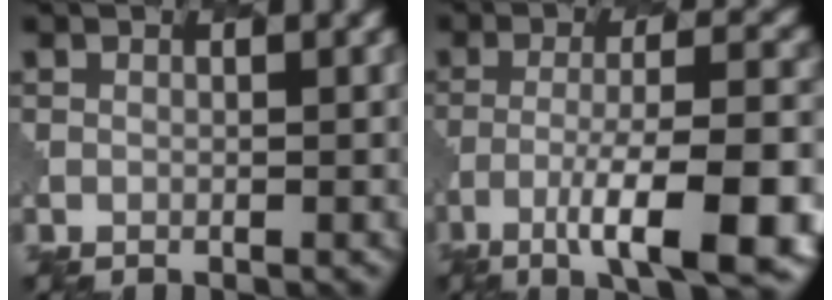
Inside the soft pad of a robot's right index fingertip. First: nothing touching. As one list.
[{"total": 11.1, "force": [-5.6, 2.8, 9.2], "torque": [-0.151, -0.005, -0.086]}]